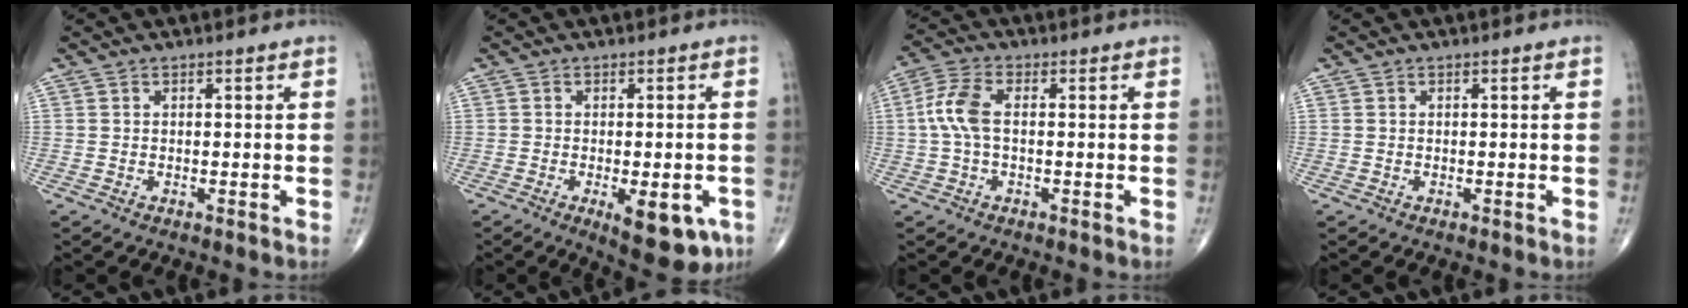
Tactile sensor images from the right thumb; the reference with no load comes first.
{"total": 9.9, "force": [-3.9, 4.0, 8.1], "torque": [-0.088, -0.002, -0.044]}
{"total": 6.4, "force": [0.2, 3.1, 5.6], "torque": [-0.139, 0.018, -0.001]}
{"total": 0.0}